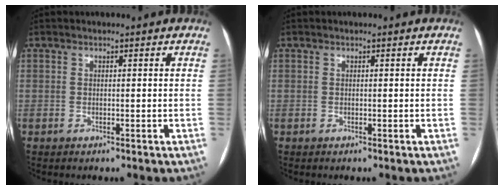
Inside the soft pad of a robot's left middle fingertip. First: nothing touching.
{"total": 0.0}